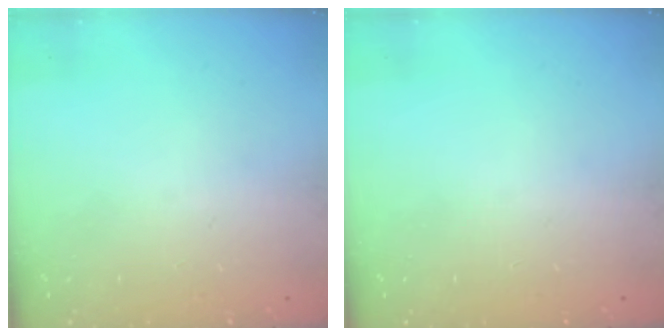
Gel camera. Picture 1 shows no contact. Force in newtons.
{"total": 0.0}